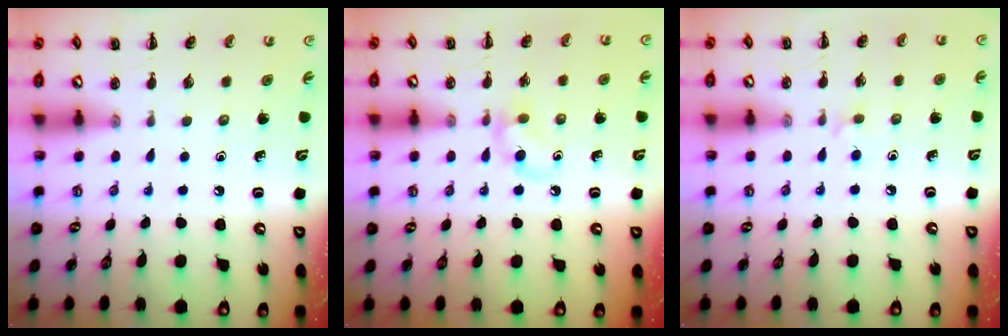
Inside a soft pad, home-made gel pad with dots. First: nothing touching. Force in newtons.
{"total": 5.3, "press": 5.0, "slide": 1.8}
{"total": 3.4, "press": 3.1, "slide": 1.4}